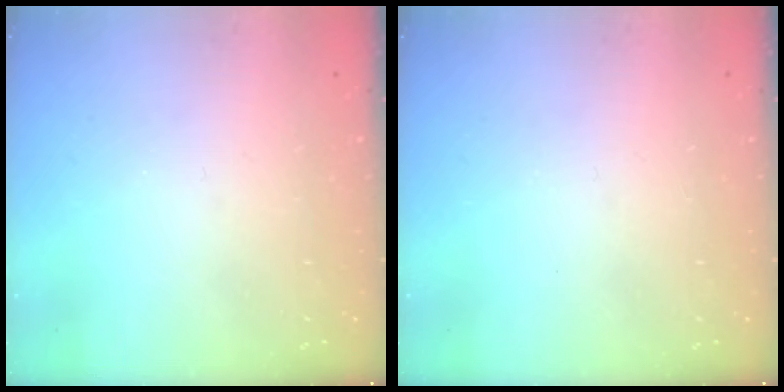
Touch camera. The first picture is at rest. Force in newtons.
{"total": 0.0}